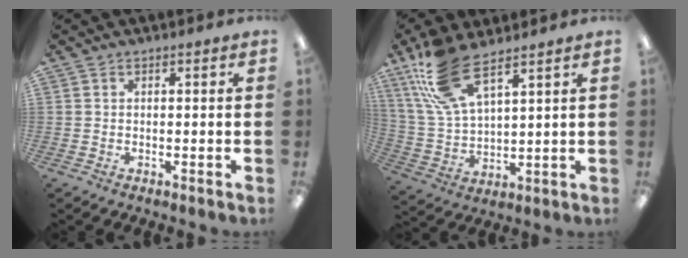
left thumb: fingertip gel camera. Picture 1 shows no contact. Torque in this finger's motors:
{"motor_torque": [0.15, 0.13, 1.37, -1.40, 0.15]}